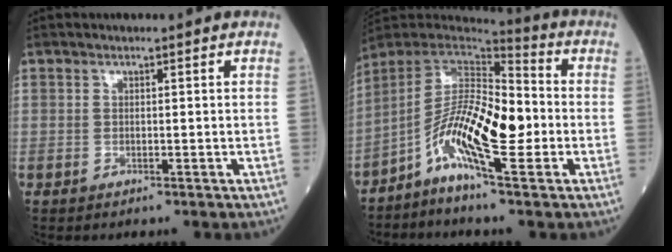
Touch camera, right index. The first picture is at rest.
{"total": 12.9, "force": [-3.3, 2.5, 12.2], "torque": [-0.225, 0.013, -0.067]}